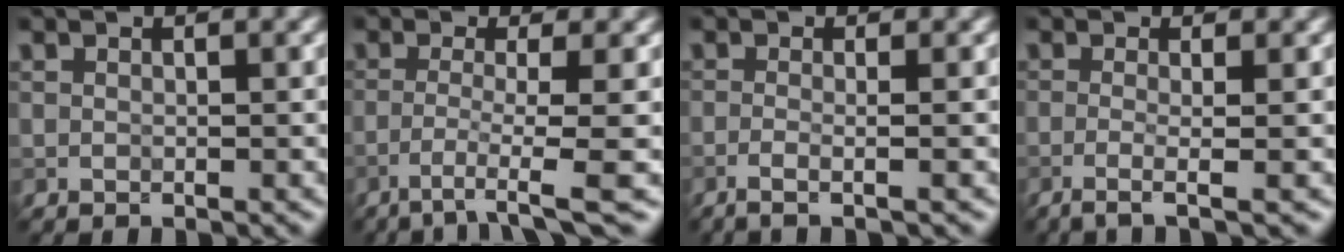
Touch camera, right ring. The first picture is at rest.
{"total": 4.1, "force": [-1.7, 0.3, 3.7], "torque": [-0.064, -0.003, -0.041]}
{"total": 2.7, "force": [-0.9, 1.1, 2.3], "torque": [-0.017, -0.004, -0.030]}
{"total": 3.2, "force": [-0.8, 1.1, 2.9], "torque": [-0.032, -0.002, -0.032]}